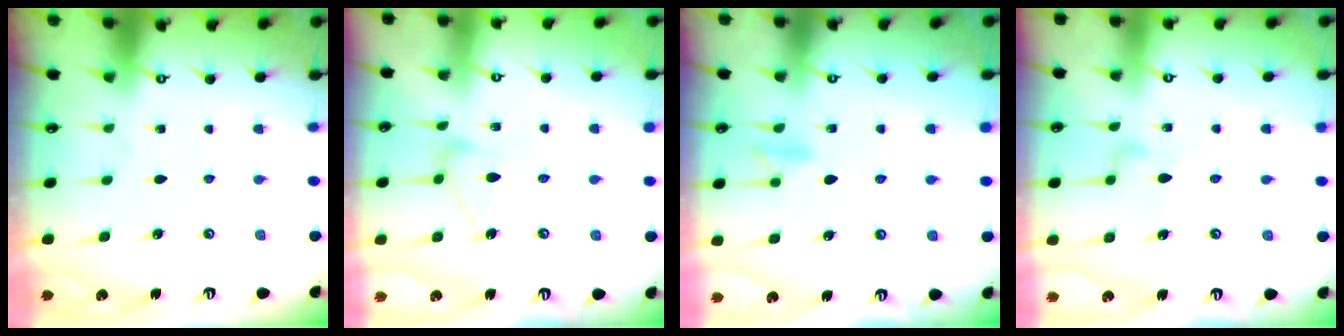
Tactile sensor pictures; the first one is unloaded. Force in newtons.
{"total": 9.4, "press": 9.4, "slide": 0.3}
{"total": 10.1, "press": 10.0, "slide": 1.7}
{"total": 7.8, "press": 7.8, "slide": 0.4}